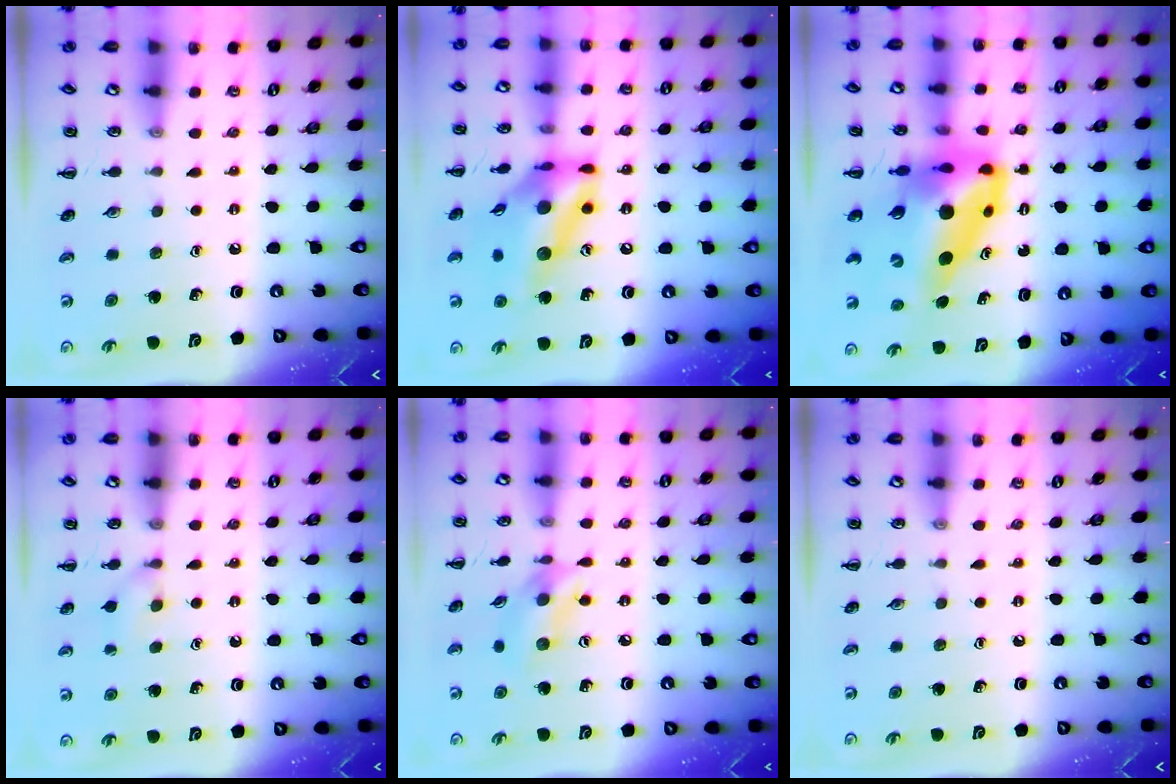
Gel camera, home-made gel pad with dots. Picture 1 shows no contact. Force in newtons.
{"total": 15.9, "press": 15.0, "slide": 5.3}
{"total": 15.8, "press": 15.0, "slide": 4.8}
{"total": 5.5, "press": 5.2, "slide": 1.8}
{"total": 8.8, "press": 8.7, "slide": 1.4}
{"total": 0.0}